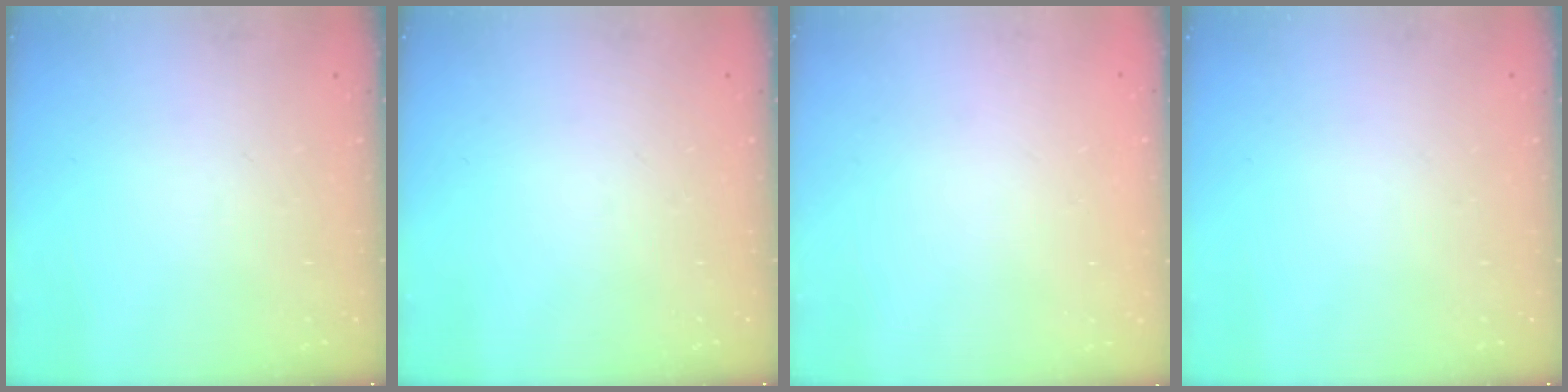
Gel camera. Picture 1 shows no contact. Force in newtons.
{"total": 0.0}
{"total": 1.8, "press": 1.8, "slide": 0.2}
{"total": 0.0}